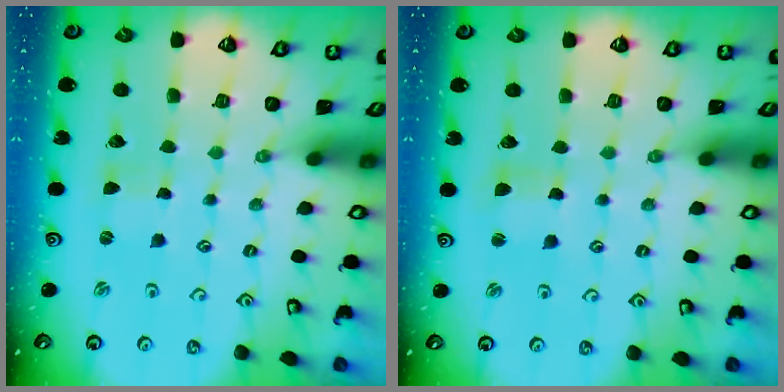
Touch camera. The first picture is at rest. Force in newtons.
{"total": 2.2, "press": 2.2, "slide": 0.3}